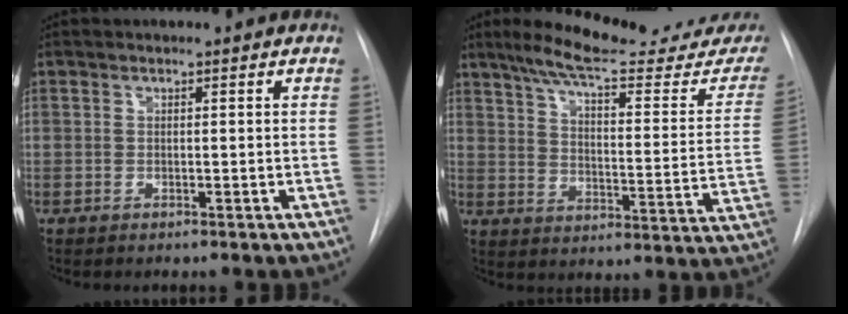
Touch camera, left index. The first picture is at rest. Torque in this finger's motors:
{"motor_torque": [0.80, -1.16, 0.22, 0.05]}